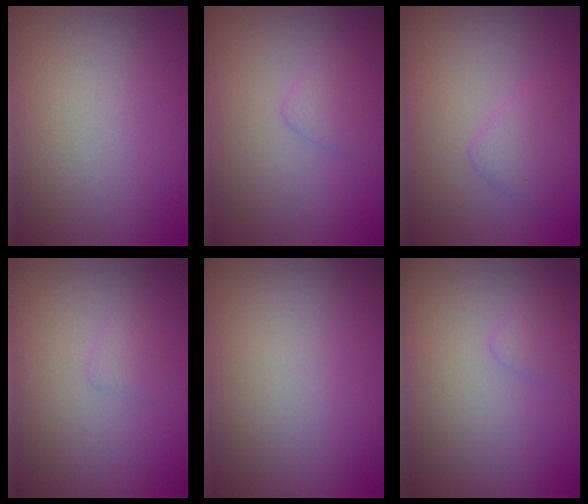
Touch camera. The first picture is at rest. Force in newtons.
{"total": 1.5, "press": 1.5, "slide": 0.0}
{"total": 1.6, "press": 1.6, "slide": 0.1}
{"total": 0.8, "press": 0.8, "slide": 0.0}
{"total": 0.0}
{"total": 1.2, "press": 1.2, "slide": 0.0}